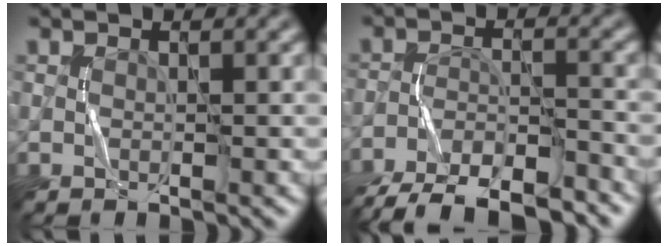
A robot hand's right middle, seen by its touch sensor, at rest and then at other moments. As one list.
[{"total": 10.9, "force": [-9.5, 2.9, 4.5], "torque": [-0.072, -0.020, -0.152]}]